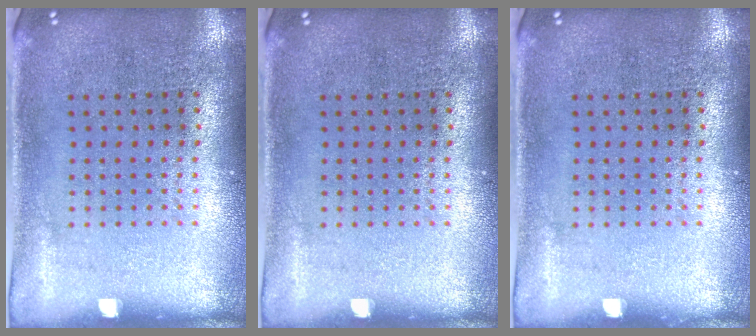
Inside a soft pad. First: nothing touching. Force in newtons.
{"total": 0.0}
{"total": 0.0}